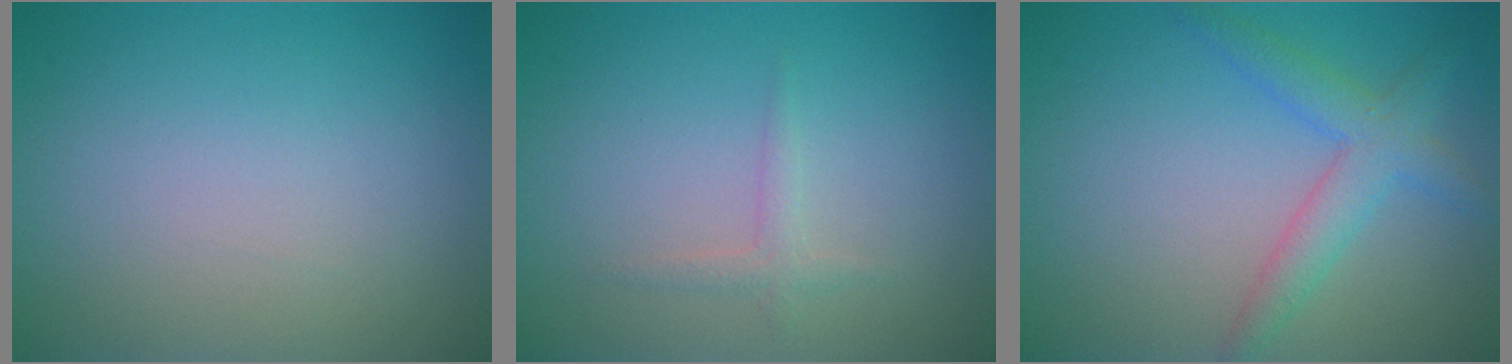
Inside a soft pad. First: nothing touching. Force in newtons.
{"total": 1.1, "press": 1.1, "slide": 0.0}
{"total": 2.4, "press": 2.4, "slide": 0.2}